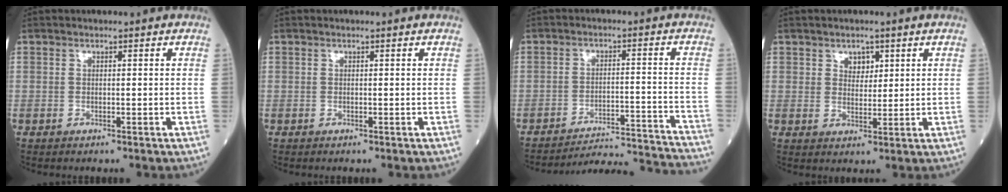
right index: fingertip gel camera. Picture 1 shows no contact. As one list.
[{"total": 0.0}, {"total": 16.3, "force": [-16.0, -2.5, 1.6], "torque": [0.002, -0.004, -0.217]}, {"total": 2.9, "force": [1.5, 1.9, 1.5], "torque": [-0.020, 0.000, 0.026]}]